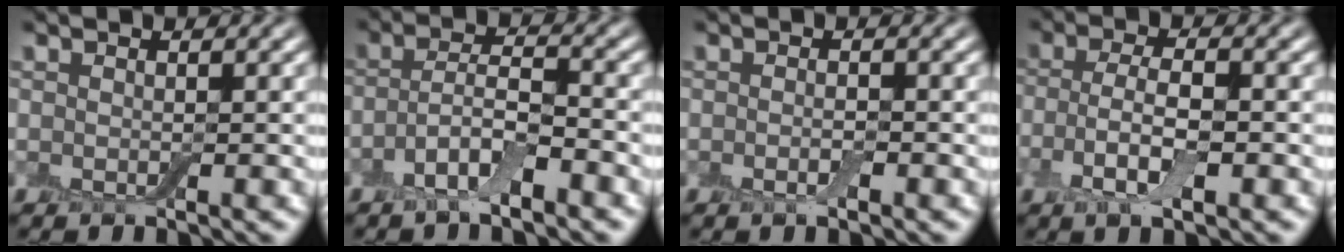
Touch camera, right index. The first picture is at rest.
{"total": 4.0, "force": [-2.0, 1.3, 3.2], "torque": [-0.065, 0.006, -0.045]}
{"total": 1.1, "force": [-0.4, 0.3, 0.9], "torque": [-0.018, -0.003, -0.009]}
{"total": 4.4, "force": [-1.3, 1.7, 3.9], "torque": [-0.081, -0.002, -0.027]}